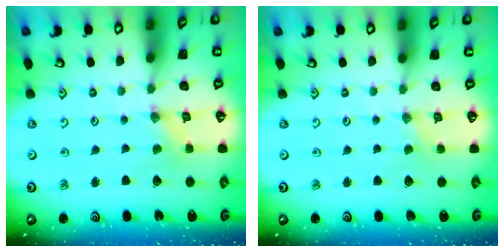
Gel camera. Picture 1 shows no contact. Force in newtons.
{"total": 0.0}